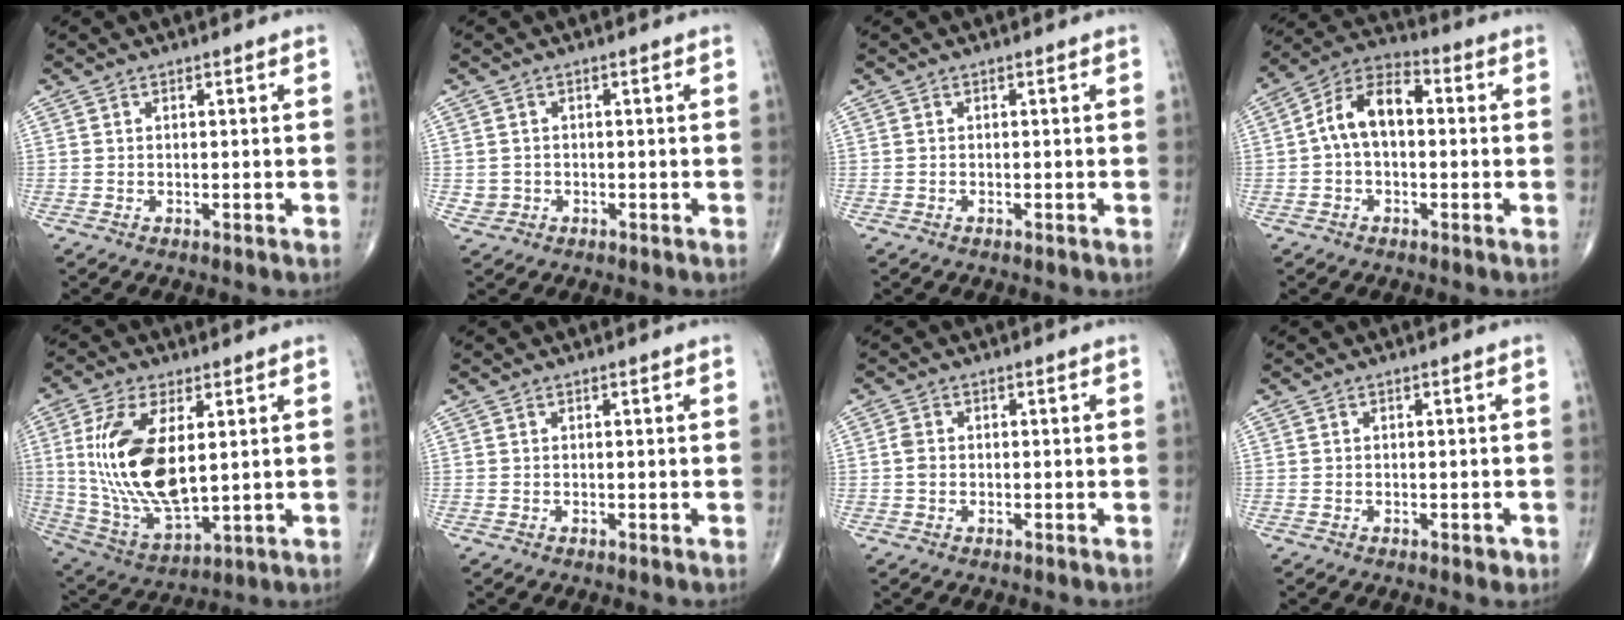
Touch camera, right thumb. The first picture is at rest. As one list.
[{"total": 1.9, "force": [-0.4, 1.8, 0.3], "torque": [0.000, 0.006, -0.004]}, {"total": 0.0}, {"total": 10.2, "force": [0.4, 6.1, 8.2], "torque": [-0.140, 0.036, -0.006]}, {"total": 18.2, "force": [3.0, 8.5, 15.8], "torque": [-0.317, -0.023, 0.070]}, {"total": 0.0}, {"total": 1.7, "force": [-0.1, 1.3, 1.1], "torque": [-0.020, 0.002, -0.004]}, {"total": 1.1, "force": [-0.5, 0.6, 0.7], "torque": [-0.007, 0.000, -0.008]}]